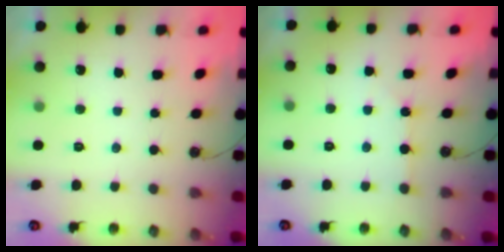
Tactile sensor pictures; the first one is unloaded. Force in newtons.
{"total": 2.6, "press": 2.5, "slide": 0.5}